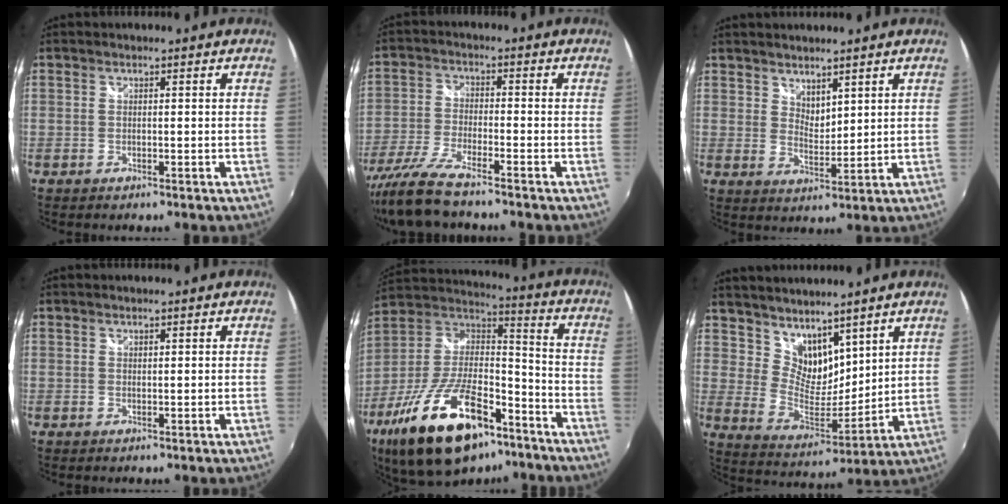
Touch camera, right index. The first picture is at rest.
{"total": 9.4, "force": [-7.9, 1.0, 5.0], "torque": [-0.113, -0.019, -0.155]}
{"total": 4.0, "force": [3.3, 1.7, 1.6], "torque": [-0.019, -0.005, 0.060]}
{"total": 0.5, "force": [0.5, 0.2, 0.2], "torque": [-0.002, 0.000, 0.008]}
{"total": 26.5, "force": [-15.9, 11.6, 17.8], "torque": [-0.343, -0.012, -0.258]}
{"total": 10.8, "force": [8.1, 5.5, 4.4], "torque": [-0.078, -0.003, 0.162]}